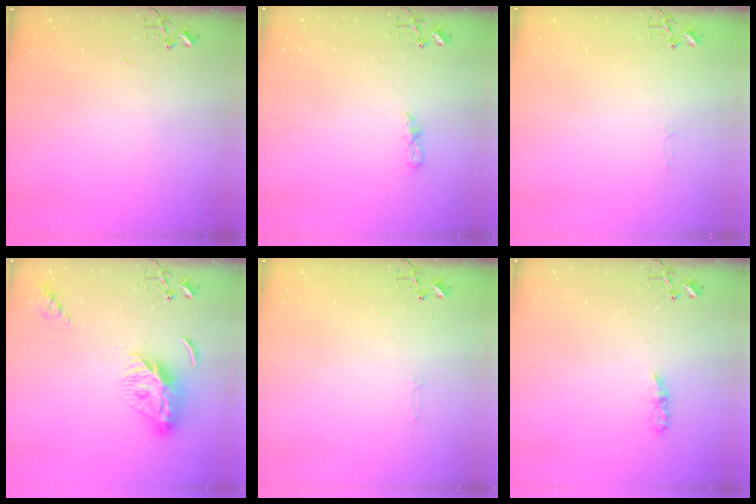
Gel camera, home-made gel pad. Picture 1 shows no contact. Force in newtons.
{"total": 4.6, "press": 4.6, "slide": 0.6}
{"total": 2.8, "press": 2.8, "slide": 0.4}
{"total": 9.5, "press": 9.5, "slide": 0.5}
{"total": 2.8, "press": 2.8, "slide": 0.4}
{"total": 5.0, "press": 4.9, "slide": 0.5}